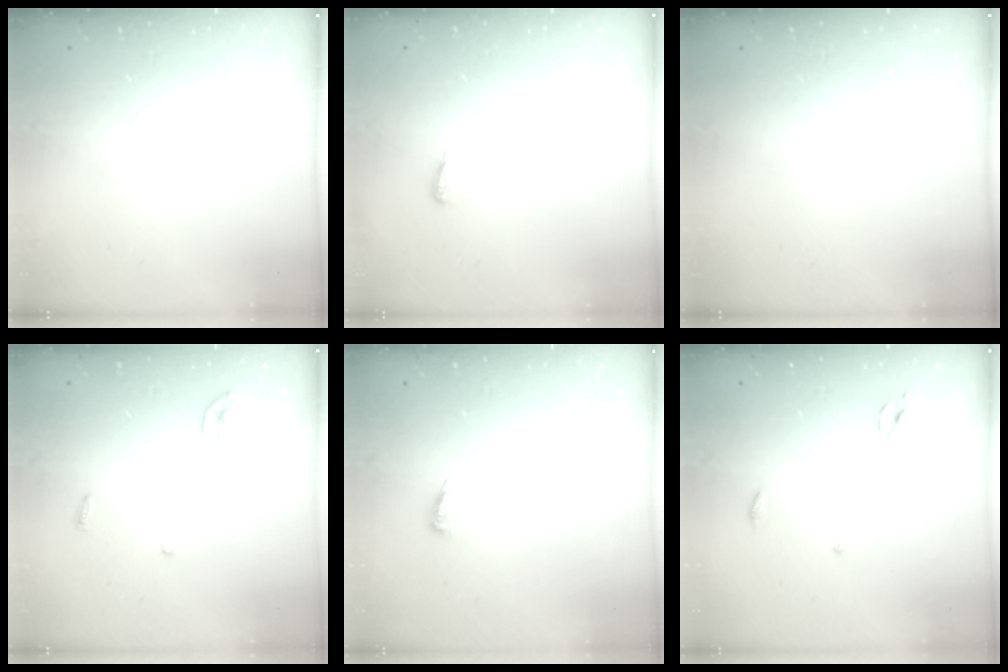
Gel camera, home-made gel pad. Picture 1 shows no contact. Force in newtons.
{"total": 3.6, "press": 2.7, "slide": 2.4}
{"total": 0.0}
{"total": 3.8, "press": 3.8, "slide": 0.3}
{"total": 4.2, "press": 4.2, "slide": 0.6}
{"total": 2.3, "press": 2.3, "slide": 0.1}